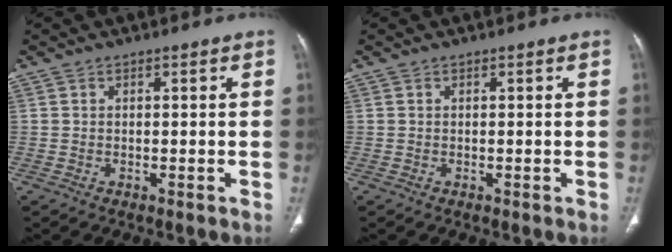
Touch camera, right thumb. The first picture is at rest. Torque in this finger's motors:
{"motor_torque": [0.03, -0.02, 0.03, 0.02, 0.03]}